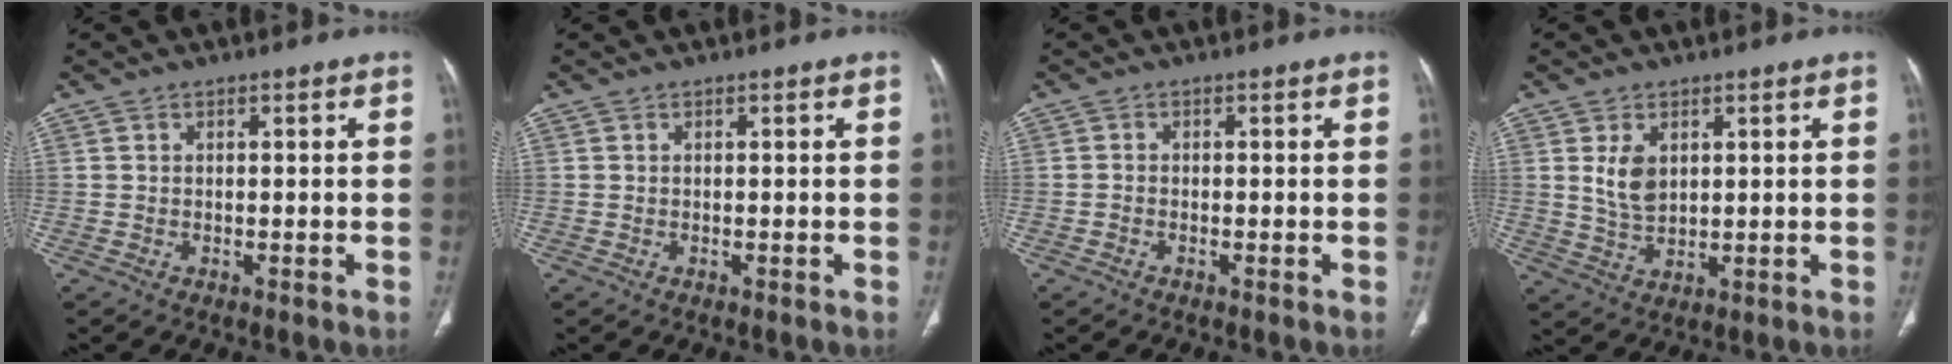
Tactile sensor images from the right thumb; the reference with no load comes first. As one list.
[{"total": 0.0}, {"total": 0.6, "force": [-0.4, 0.3, 0.3], "torque": [-0.008, 0.001, -0.011]}, {"total": 5.5, "force": [1.7, 3.4, 3.9], "torque": [-0.064, -0.012, 0.042]}]